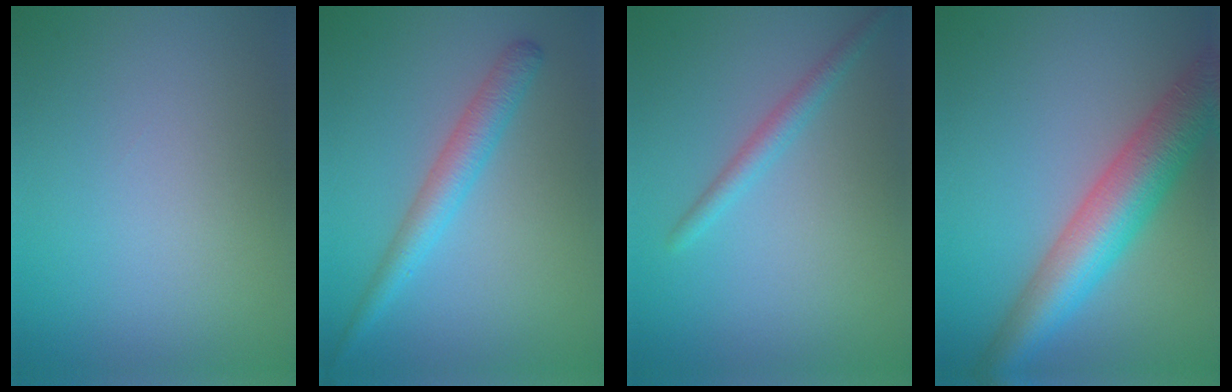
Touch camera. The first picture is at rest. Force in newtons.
{"total": 3.3, "press": 3.3, "slide": 0.1}
{"total": 1.9, "press": 1.9, "slide": 0.1}
{"total": 8.0, "press": 8.0, "slide": 0.3}